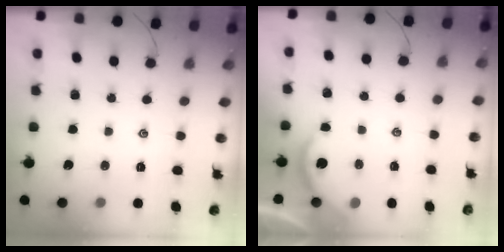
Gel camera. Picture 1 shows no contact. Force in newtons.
{"total": 2.2, "press": 2.2, "slide": 0.2}